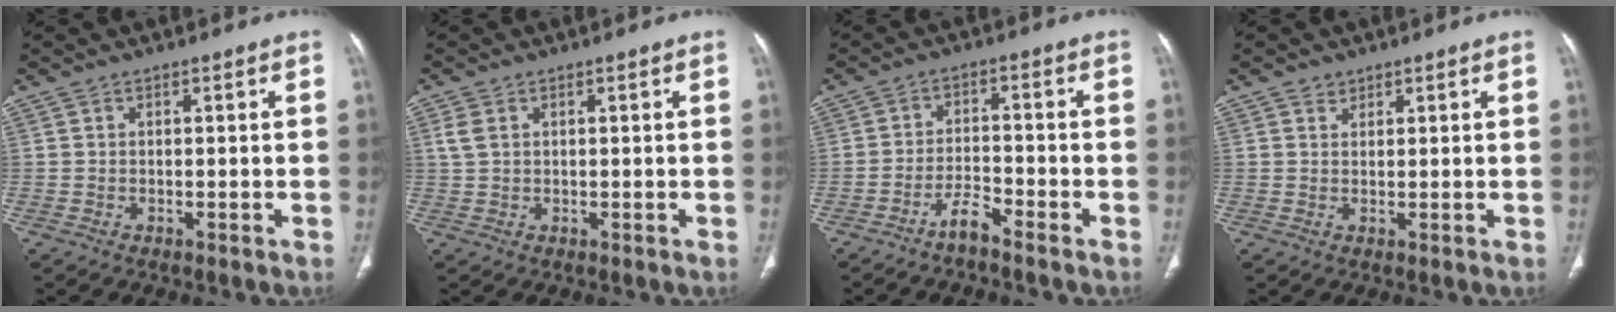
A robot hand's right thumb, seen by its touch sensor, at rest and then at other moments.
{"total": 2.5, "force": [0.7, 1.7, 1.6], "torque": [-0.045, 0.007, 0.017]}
{"total": 3.9, "force": [-3.3, 0.5, 2.0], "torque": [-0.038, 0.024, -0.066]}
{"total": 1.5, "force": [1.0, 1.1, 0.2], "torque": [0.009, -0.006, 0.014]}